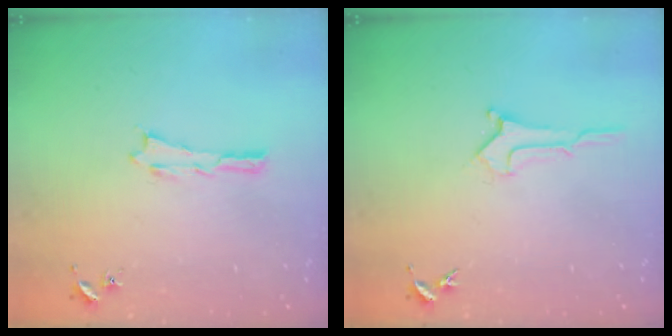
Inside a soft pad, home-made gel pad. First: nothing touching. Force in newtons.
{"total": 1.0, "press": 1.0, "slide": 0.0}